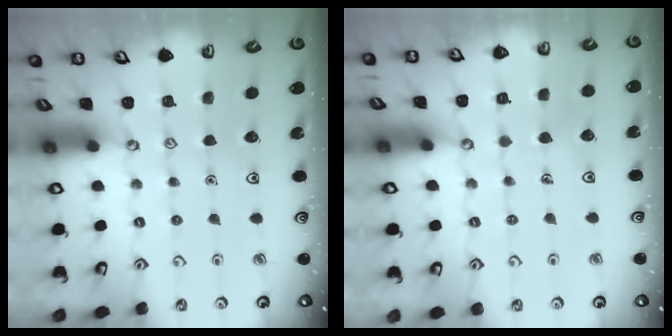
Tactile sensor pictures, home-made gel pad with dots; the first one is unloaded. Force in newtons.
{"total": 2.3, "press": 2.3, "slide": 0.1}